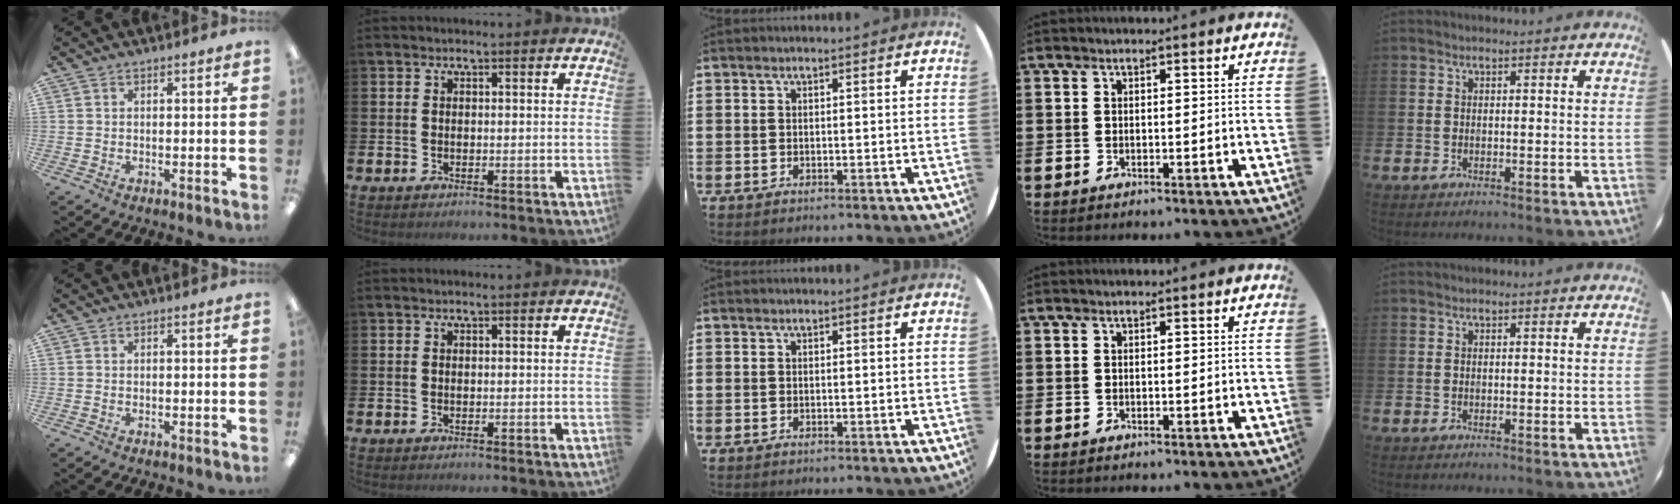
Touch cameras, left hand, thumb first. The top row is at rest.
{}